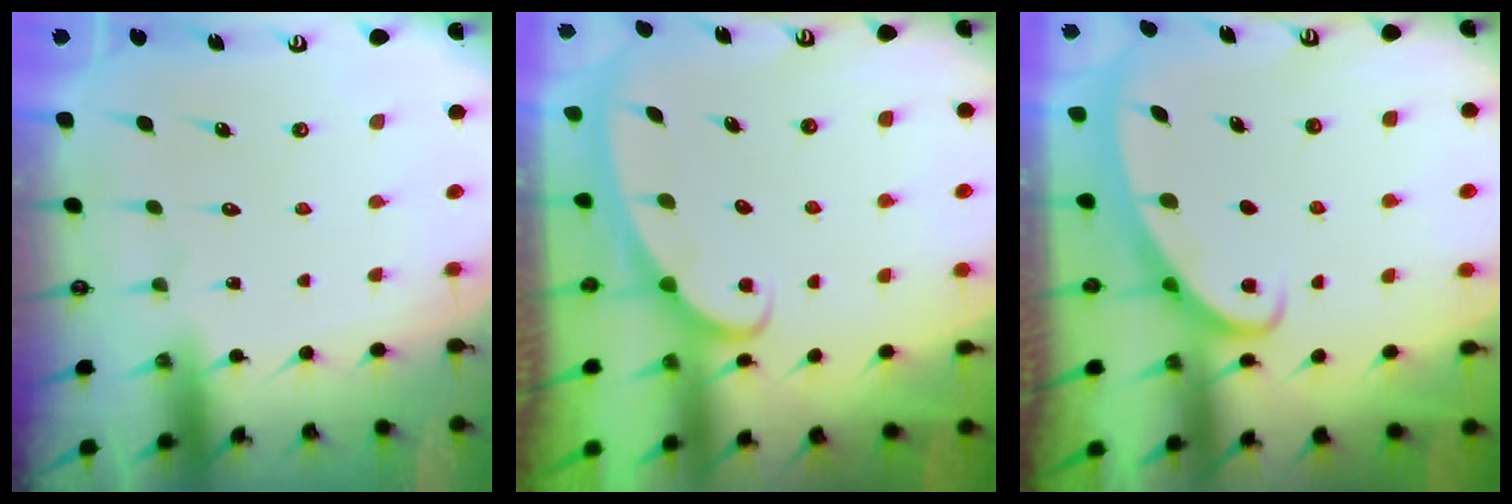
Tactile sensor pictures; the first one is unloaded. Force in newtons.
{"total": 2.5, "press": 2.5, "slide": 0.4}
{"total": 2.4, "press": 2.3, "slide": 0.4}